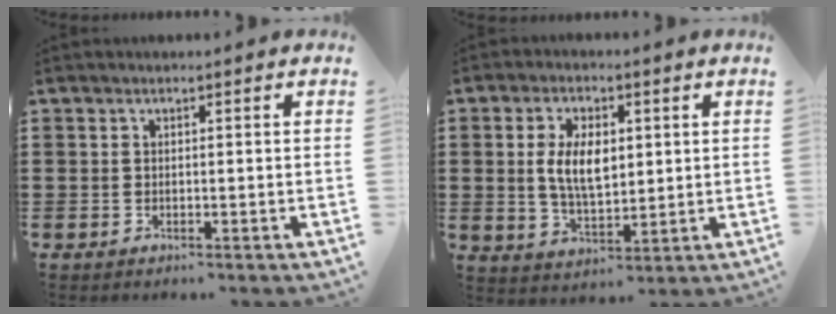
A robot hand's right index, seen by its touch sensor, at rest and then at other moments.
{"total": 7.2, "force": [0.9, 3.8, 6.1], "torque": [-0.121, 0.008, 0.012]}